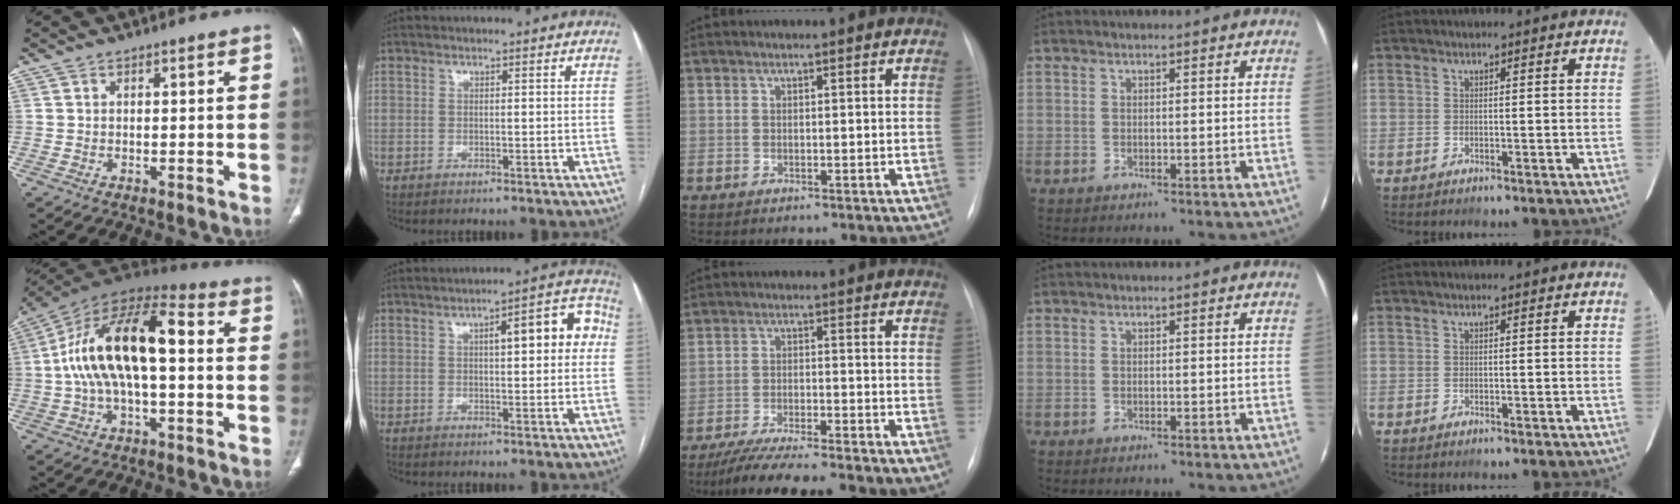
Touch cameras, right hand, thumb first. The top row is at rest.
{"thumb": {"total": 19.5, "force": [0.7, 9.0, 17.2], "torque": [-0.314, 0.050, 0.004]}, "index": {"total": 9.2, "force": [1.8, 2.7, 8.6], "torque": [-0.104, 0.031, 0.018]}, "middle": {"total": 10.6, "force": [-8.8, 0.6, 5.8], "torque": [-0.094, -0.022, -0.140]}}